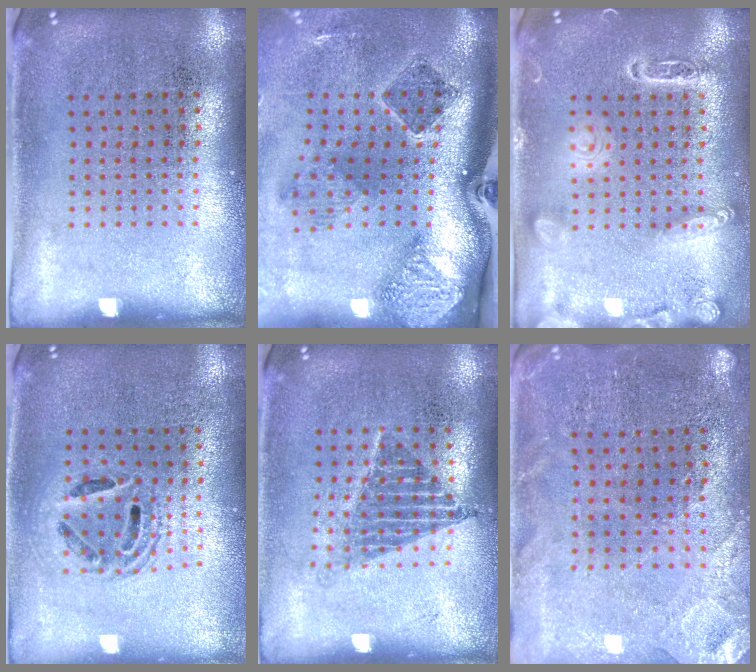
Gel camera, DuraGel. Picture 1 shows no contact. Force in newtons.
{"total": 2.8, "press": 1.9, "slide": 2.1}
{"total": 3.1, "press": 3.1, "slide": 0.2}
{"total": 1.5, "press": 1.3, "slide": 0.8}
{"total": 1.2, "press": 1.0, "slide": 0.7}
{"total": 0.5, "press": 0.5, "slide": 0.2}